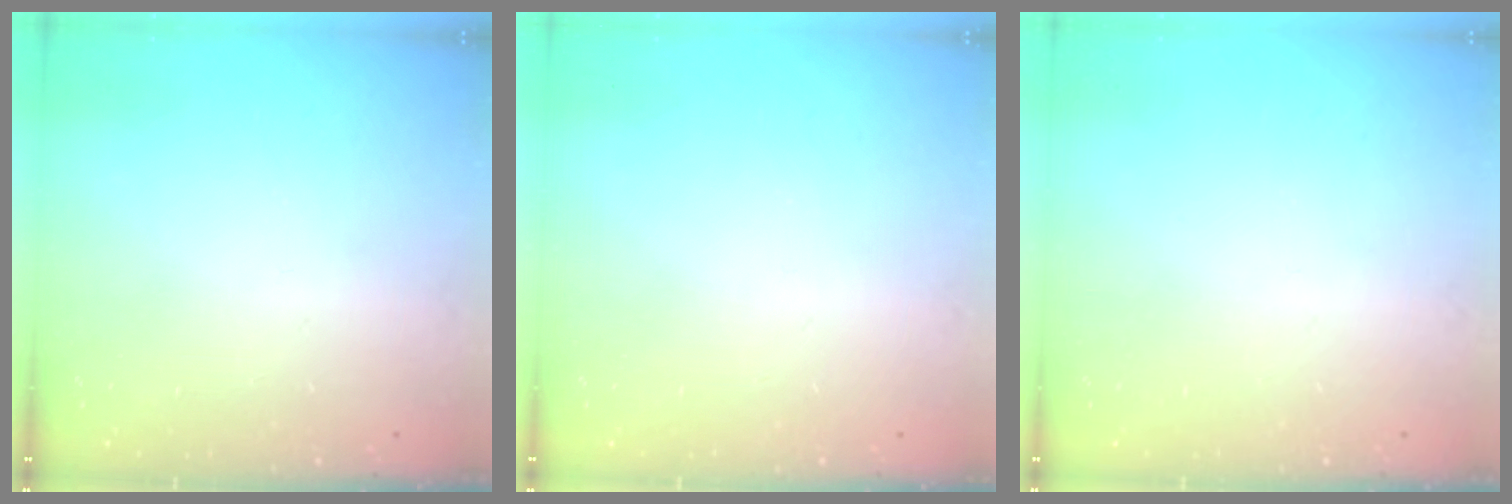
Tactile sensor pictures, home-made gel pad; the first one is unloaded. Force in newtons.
{"total": 0.0}
{"total": 0.0}